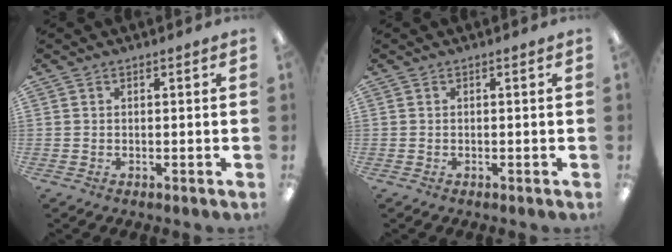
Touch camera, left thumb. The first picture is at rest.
{"total": 0.0}